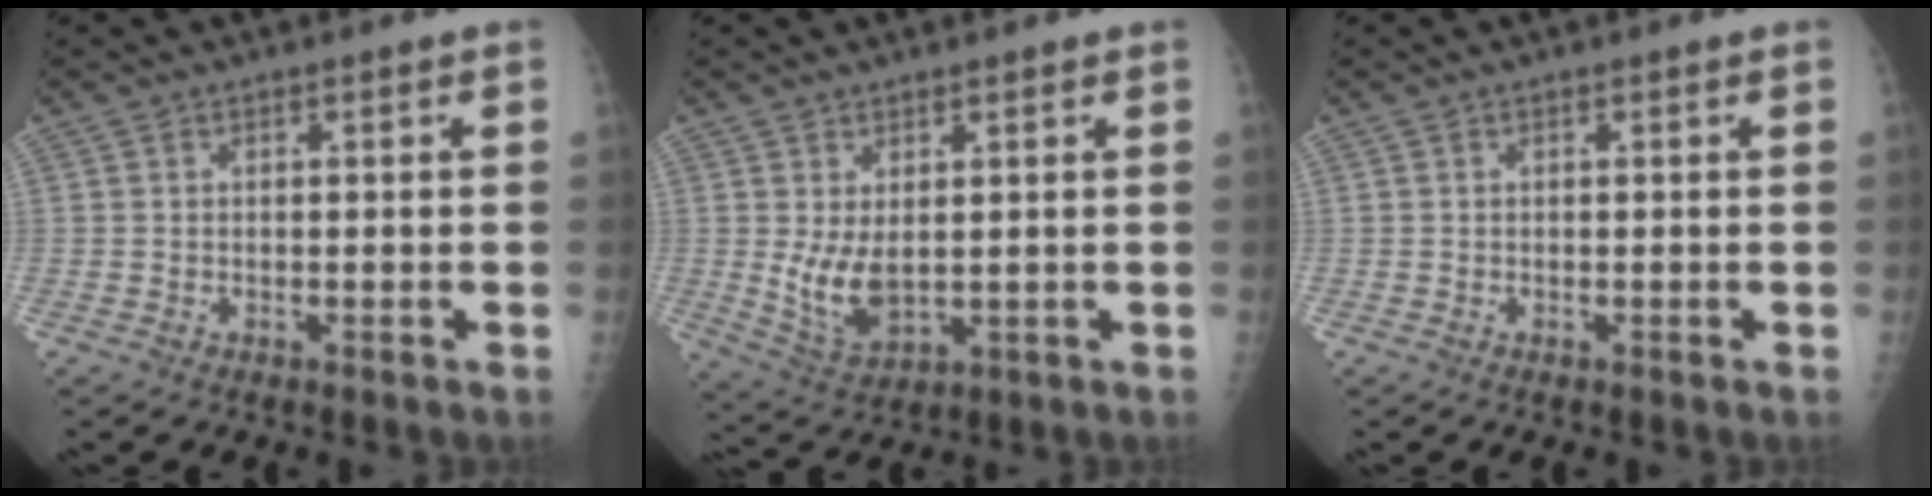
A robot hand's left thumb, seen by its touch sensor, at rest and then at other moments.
{"total": 6.9, "force": [0.9, 3.9, 5.6], "torque": [-0.095, -0.021, 0.032]}
{"total": 0.0}